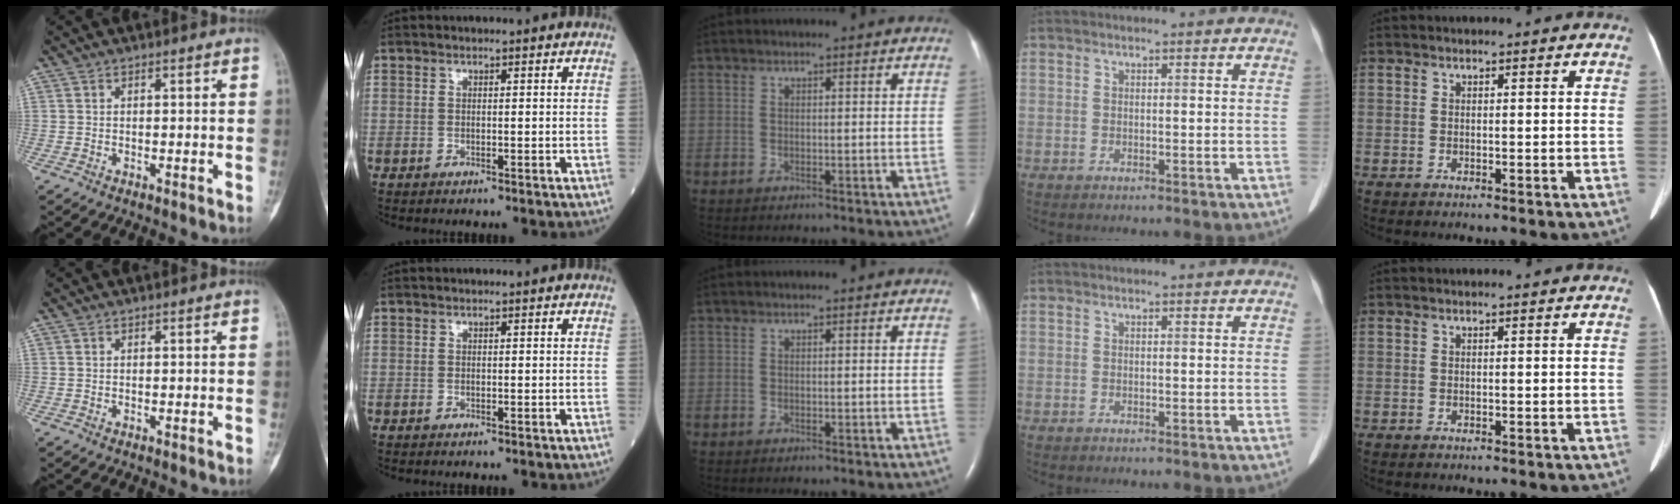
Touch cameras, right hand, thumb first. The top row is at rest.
{}